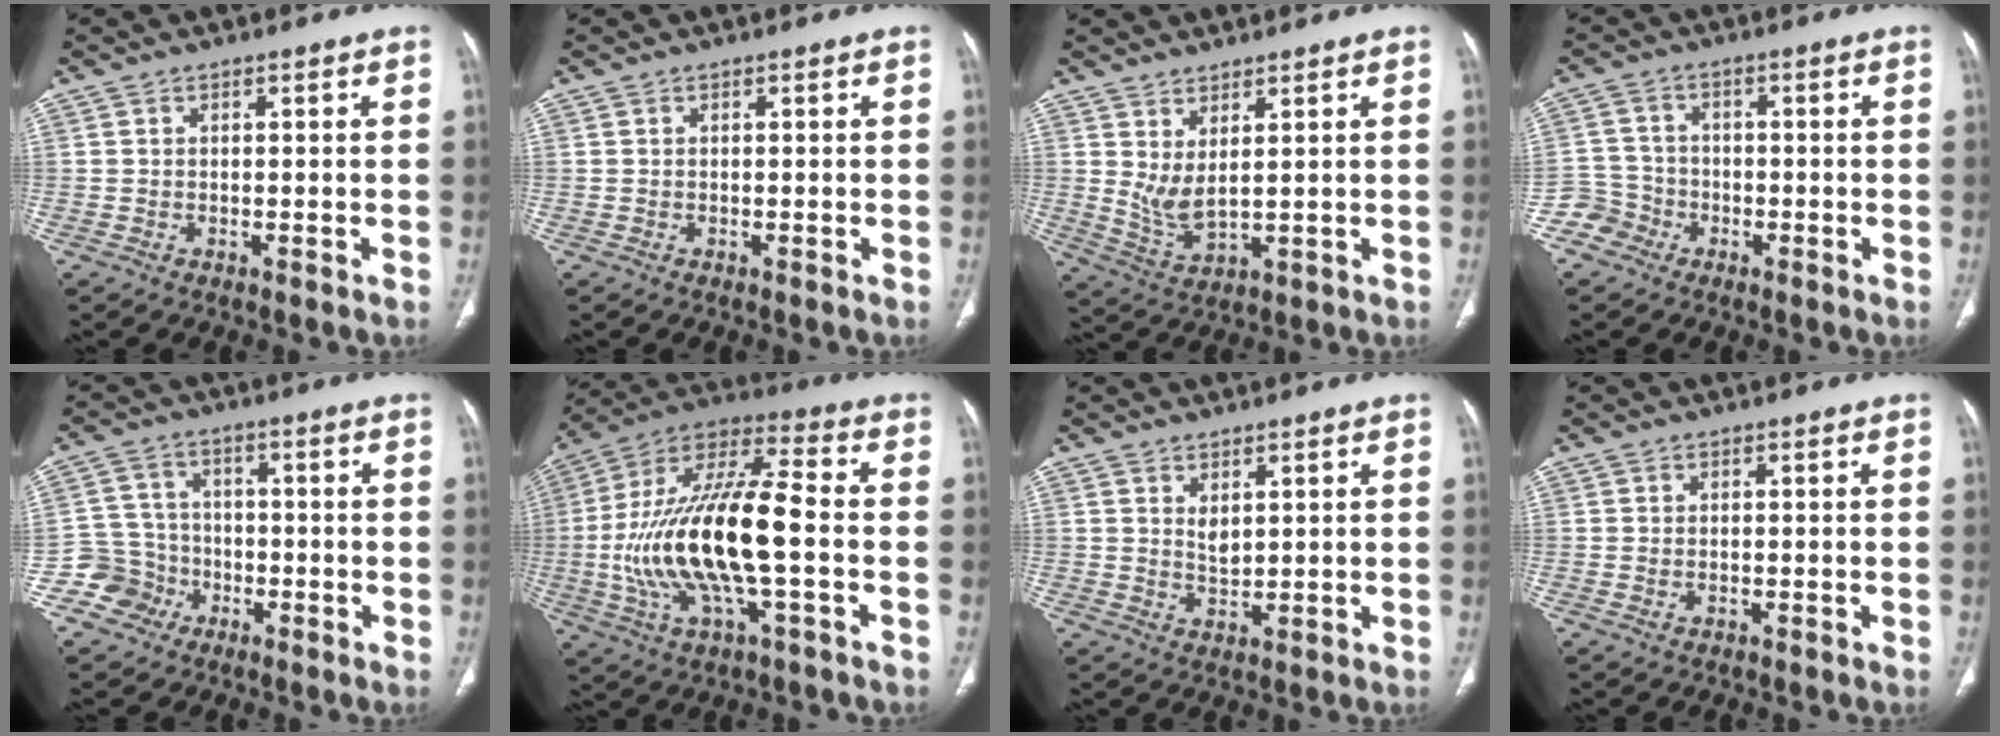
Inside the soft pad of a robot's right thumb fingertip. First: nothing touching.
{"total": 0.0}
{"total": 5.7, "force": [2.3, 1.9, 4.8], "torque": [-0.103, -0.030, 0.058]}
{"total": 4.9, "force": [-2.9, 4.0, -0.4], "torque": [0.032, 0.026, -0.063]}
{"total": 6.9, "force": [-3.4, 6.0, -0.1], "torque": [0.037, 0.035, -0.066]}
{"total": 22.2, "force": [-3.2, 7.5, 20.7], "torque": [-0.420, 0.029, -0.055]}
{"total": 2.5, "force": [1.1, 1.3, 1.8], "torque": [-0.027, -0.013, 0.027]}
{"total": 0.8, "force": [-0.2, 0.5, 0.5], "torque": [-0.017, 0.007, 0.002]}